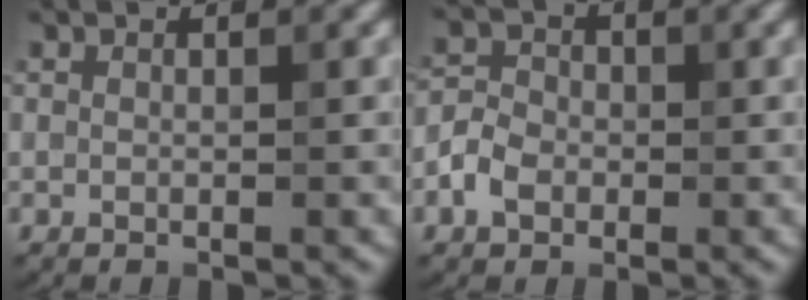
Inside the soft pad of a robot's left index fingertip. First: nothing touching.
{"total": 2.9, "force": [-1.1, 2.3, 1.4], "torque": [-0.024, 0.004, -0.027]}